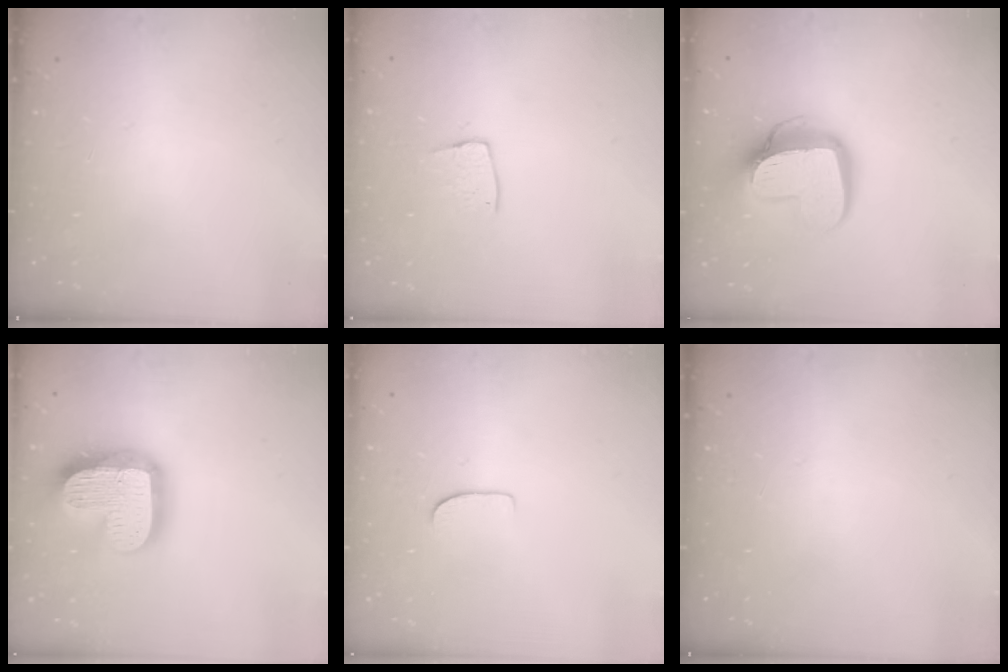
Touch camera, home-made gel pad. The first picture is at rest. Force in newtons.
{"total": 6.1, "press": 6.1, "slide": 0.3}
{"total": 14.0, "press": 13.9, "slide": 1.3}
{"total": 22.4, "press": 22.4, "slide": 1.9}
{"total": 5.2, "press": 5.2, "slide": 0.4}
{"total": 0.0}